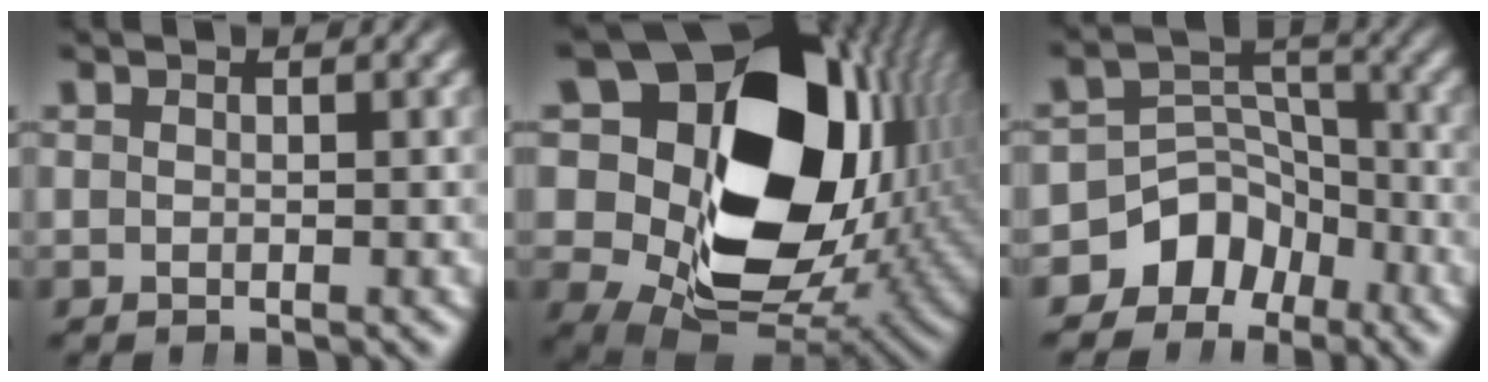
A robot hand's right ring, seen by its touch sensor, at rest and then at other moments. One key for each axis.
{"total": 28.1, "fx": 0.6, "fy": 19.4, "fz": 20.3, "tx": -0.328, "ty": -0.039, "tz": 0.010}
{"total": 9.1, "fx": -3.8, "fy": 7.7, "fz": 3.1, "tx": -0.054, "ty": -0.022, "tz": -0.071}